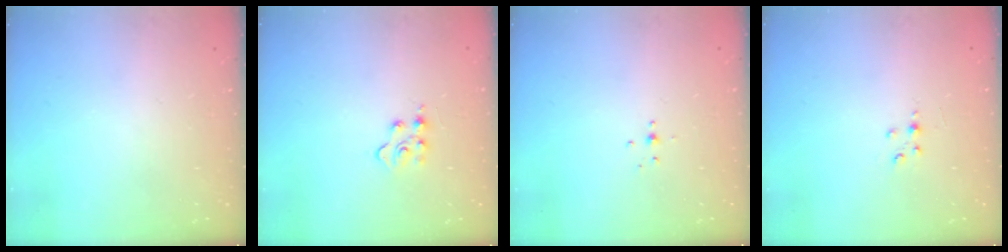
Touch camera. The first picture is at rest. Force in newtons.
{"total": 4.1, "press": 4.0, "slide": 0.6}
{"total": 2.1, "press": 1.9, "slide": 0.8}
{"total": 2.7, "press": 2.7, "slide": 0.4}